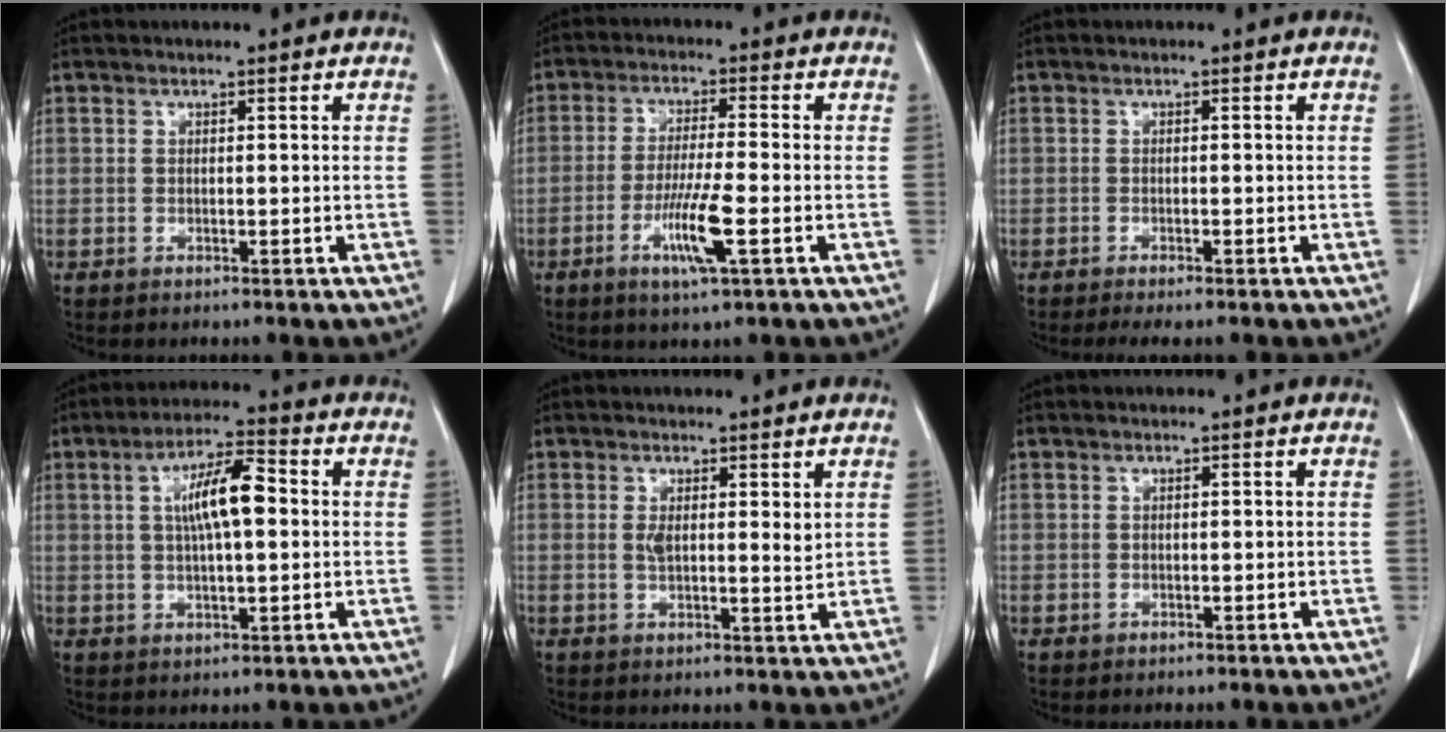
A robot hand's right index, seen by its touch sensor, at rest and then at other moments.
{"total": 7.6, "force": [-2.9, 0.0, 7.0], "torque": [-0.135, -0.015, -0.053]}
{"total": 3.4, "force": [-2.8, 0.4, 1.9], "torque": [-0.022, -0.008, -0.037]}
{"total": 8.6, "force": [1.3, 2.1, 8.3], "torque": [-0.152, 0.018, 0.019]}
{"total": 3.3, "force": [1.2, 0.9, 3.0], "torque": [-0.049, -0.010, 0.020]}
{"total": 0.6, "force": [0.0, 0.6, 0.0], "torque": [0.007, 0.005, -0.002]}